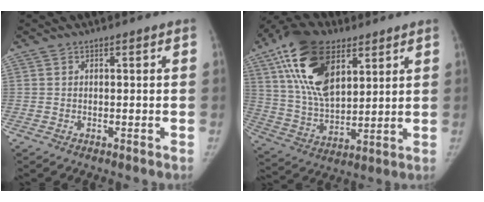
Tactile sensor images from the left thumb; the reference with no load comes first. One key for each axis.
{"total": 19.9, "fx": 9.3, "fy": 10.6, "fz": 14.1, "tx": -0.245, "ty": -0.026, "tz": 0.171}